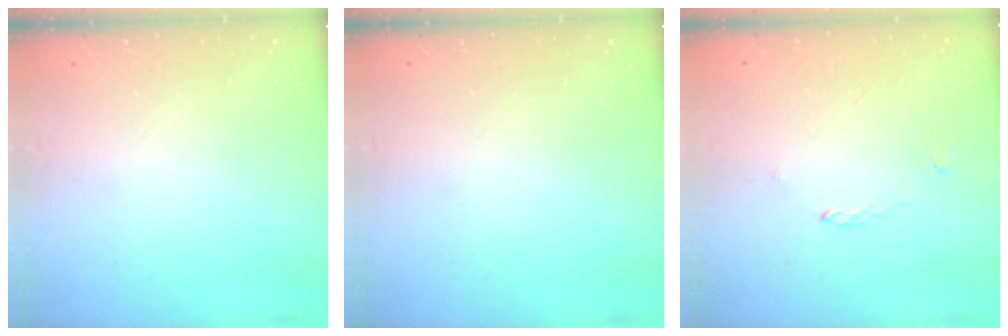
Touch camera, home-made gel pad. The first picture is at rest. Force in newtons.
{"total": 0.0}
{"total": 1.7, "press": 1.7, "slide": 0.3}